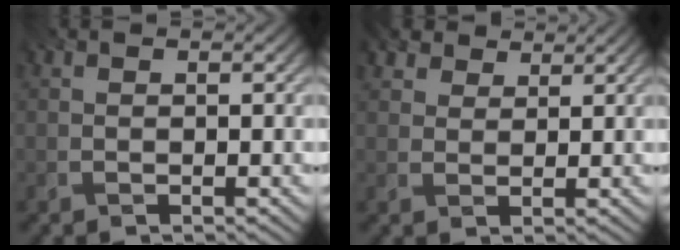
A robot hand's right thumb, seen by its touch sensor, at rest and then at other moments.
{"total": 3.4, "force": [2.7, 1.8, 1.1], "torque": [-0.027, -0.007, 0.057]}